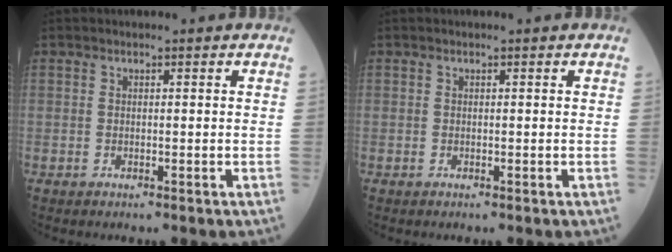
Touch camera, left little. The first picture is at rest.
{"total": 0.0}